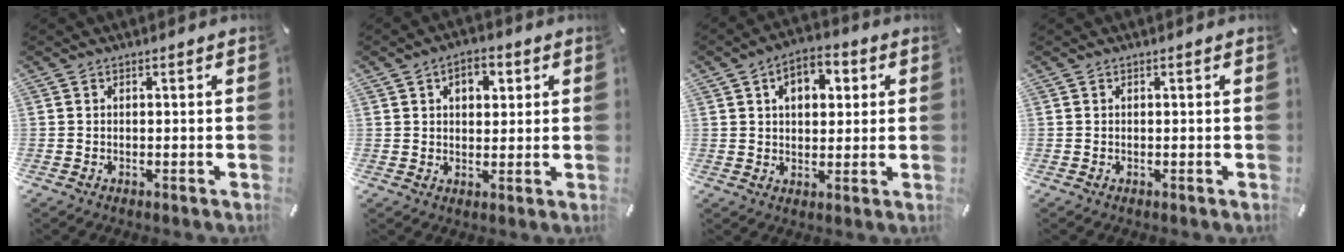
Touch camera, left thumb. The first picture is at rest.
{"total": 5.3, "force": [1.8, 3.8, 3.2], "torque": [-0.030, -0.005, 0.022]}
{"total": 7.4, "force": [2.2, 5.4, 4.5], "torque": [-0.060, 0.001, 0.032]}
{"total": 0.0}